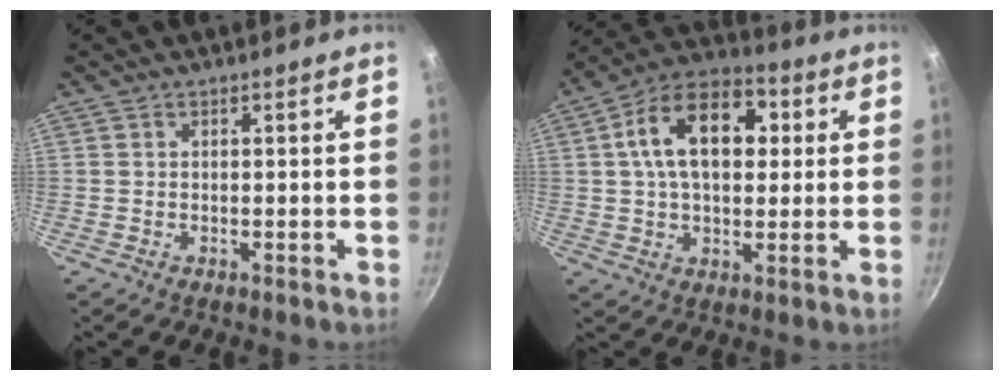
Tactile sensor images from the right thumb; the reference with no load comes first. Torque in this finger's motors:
{"motor_torque": [0.17, 3.20, 1.41, 0.14, 0.44]}